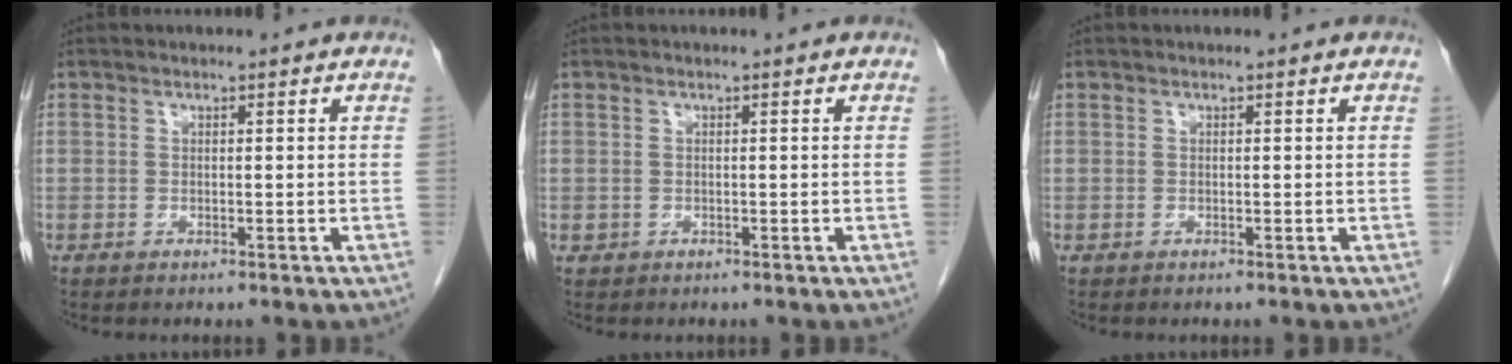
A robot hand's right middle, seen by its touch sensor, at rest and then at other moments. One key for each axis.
{"total": 0.5, "fx": -0.2, "fy": 0.5, "fz": 0.1, "tx": -0.002, "ty": 0.004, "tz": -0.002}
{"total": 0.0}